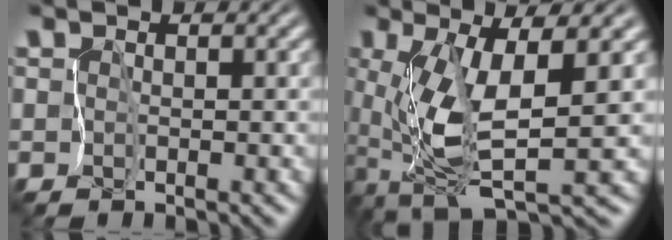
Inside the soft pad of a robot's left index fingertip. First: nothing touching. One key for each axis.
{"total": 7.1, "fx": -0.6, "fy": 2.0, "fz": 6.8, "tx": -0.146, "ty": -0.011, "tz": -0.010}